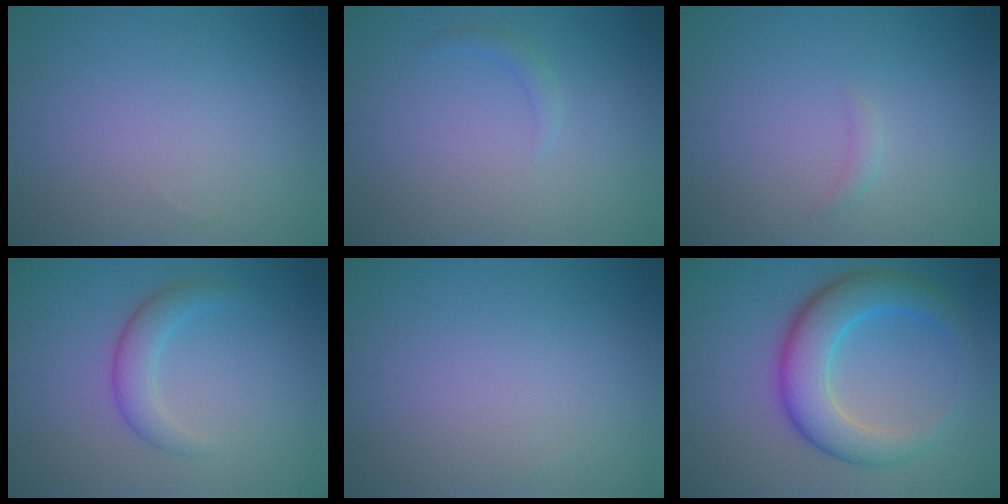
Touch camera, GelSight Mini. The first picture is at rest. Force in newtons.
{"total": 1.0, "press": 1.0, "slide": 0.1}
{"total": 0.8, "press": 0.8, "slide": 0.1}
{"total": 2.8, "press": 2.8, "slide": 0.1}
{"total": 0.0}
{"total": 7.0, "press": 7.0, "slide": 0.1}